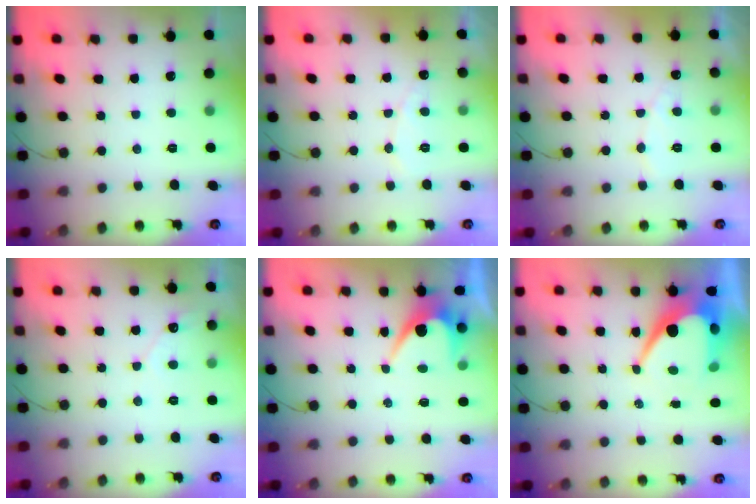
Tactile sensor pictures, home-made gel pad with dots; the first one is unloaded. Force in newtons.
{"total": 5.7, "press": 5.7, "slide": 0.4}
{"total": 6.3, "press": 6.3, "slide": 0.3}
{"total": 2.9, "press": 2.9, "slide": 0.1}
{"total": 5.6, "press": 5.6, "slide": 0.3}
{"total": 10.9, "press": 10.9, "slide": 0.9}